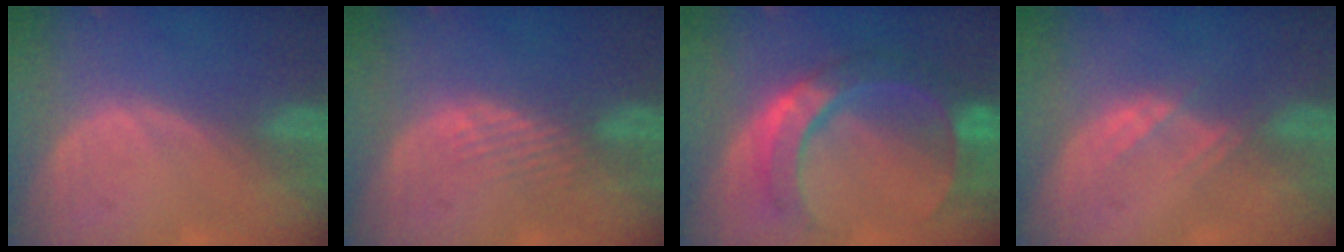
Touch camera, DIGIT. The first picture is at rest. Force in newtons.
{"total": 2.2, "press": 2.2, "slide": 0.2}
{"total": 9.5, "press": 9.5, "slide": 0.9}
{"total": 2.3, "press": 2.1, "slide": 0.7}